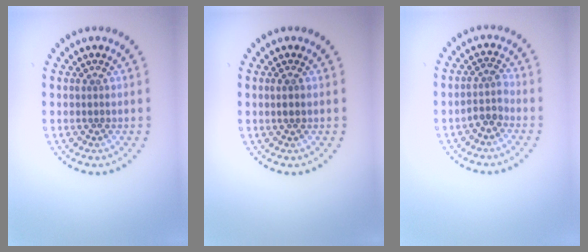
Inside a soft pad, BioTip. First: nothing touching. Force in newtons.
{"total": 1.0, "press": 0.9, "slide": 0.4}
{"total": 1.9, "press": 1.6, "slide": 1.1}